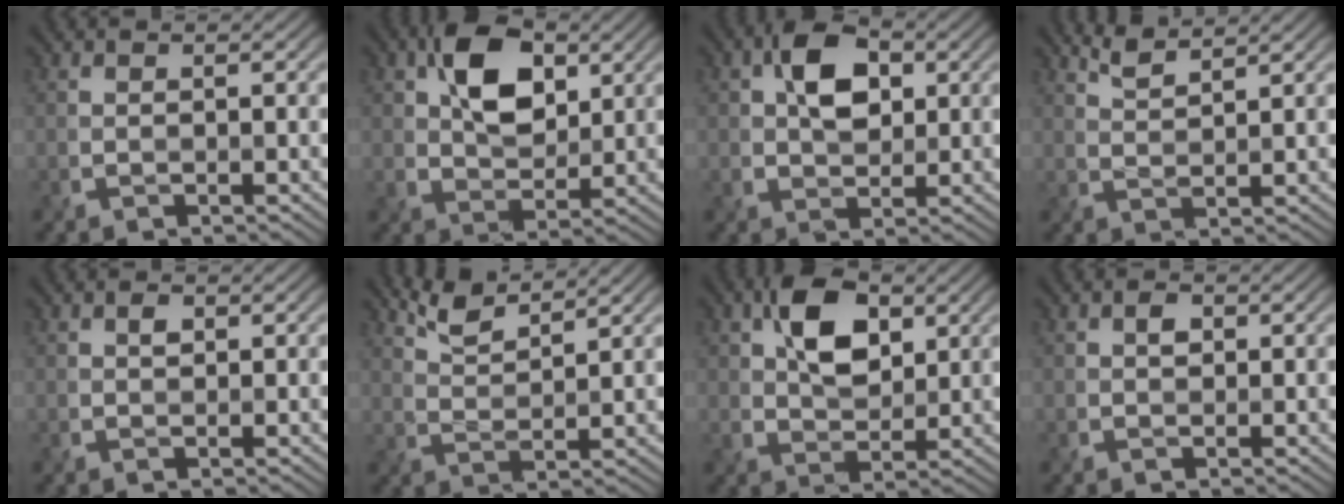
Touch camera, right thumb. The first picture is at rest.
{"total": 8.3, "force": [3.0, 5.1, 5.9], "torque": [-0.106, 0.006, 0.048]}
{"total": 6.2, "force": [1.6, 4.1, 4.3], "torque": [-0.076, 0.007, 0.020]}
{"total": 2.7, "force": [2.4, 0.3, 1.3], "torque": [-0.027, 0.007, 0.052]}
{"total": 0.8, "force": [0.3, 0.6, 0.5], "torque": [-0.008, -0.001, 0.007]}
{"total": 4.3, "force": [3.6, 0.7, 2.2], "torque": [-0.054, 0.003, 0.080]}
{"total": 7.5, "force": [2.7, 4.5, 5.3], "torque": [-0.096, 0.005, 0.043]}
{"total": 1.2, "force": [0.2, 1.0, 0.7], "torque": [-0.012, 0.000, 0.003]}